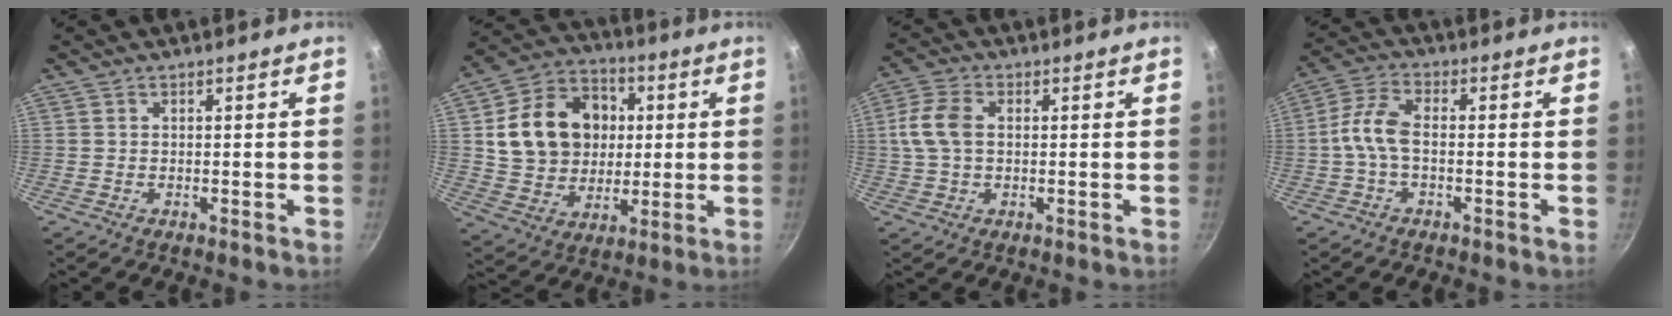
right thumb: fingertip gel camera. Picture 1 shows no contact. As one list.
[{"total": 18.5, "force": [2.7, 15.0, 10.6], "torque": [-0.150, 0.018, 0.049]}, {"total": 7.2, "force": [0.8, 4.6, 5.5], "torque": [-0.117, 0.016, 0.009]}, {"total": 6.3, "force": [-1.2, 2.8, 5.6], "torque": [-0.128, 0.025, -0.035]}]